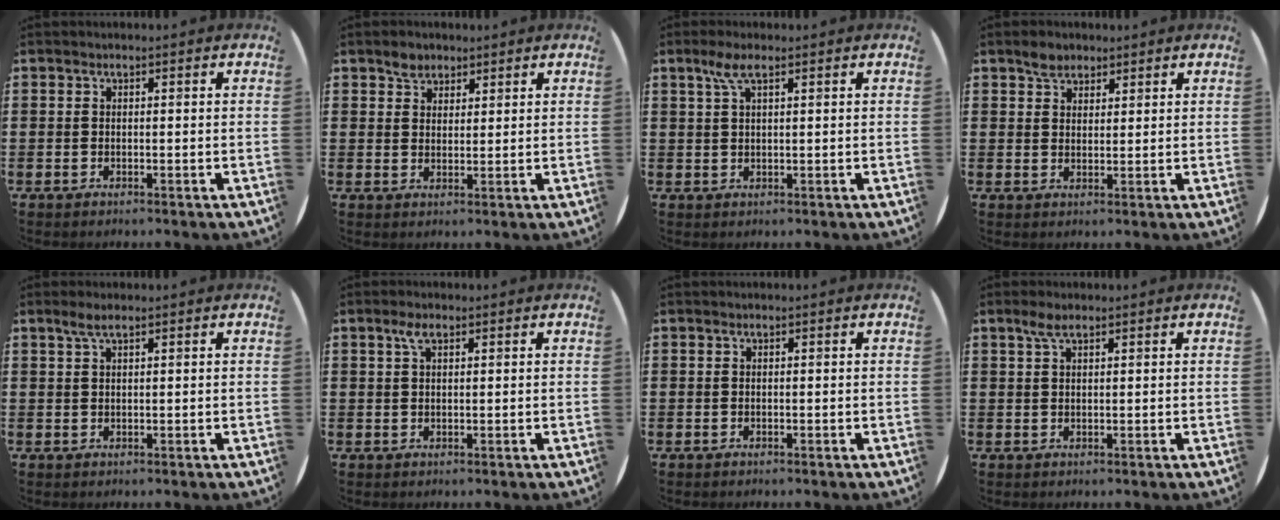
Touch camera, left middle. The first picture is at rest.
{"total": 2.6, "force": [2.1, 1.5, 0.4], "torque": [-0.002, 0.000, 0.040]}
{"total": 3.2, "force": [1.7, 0.7, 2.6], "torque": [-0.056, 0.008, 0.028]}
{"total": 2.6, "force": [2.1, 1.5, 0.5], "torque": [-0.006, 0.000, 0.040]}
{"total": 2.0, "force": [1.4, 0.3, 1.4], "torque": [-0.028, 0.004, 0.024]}
{"total": 2.1, "force": [1.1, 0.8, 1.5], "torque": [-0.034, 0.005, 0.019]}
{"total": 0.0}
{"total": 2.2, "force": [1.4, 0.7, 1.5], "torque": [-0.033, 0.005, 0.025]}